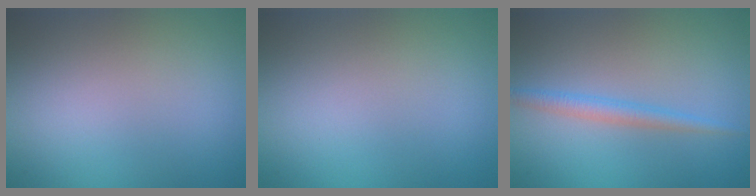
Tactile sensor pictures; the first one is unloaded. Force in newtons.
{"total": 0.0}
{"total": 1.9, "press": 1.9, "slide": 0.1}